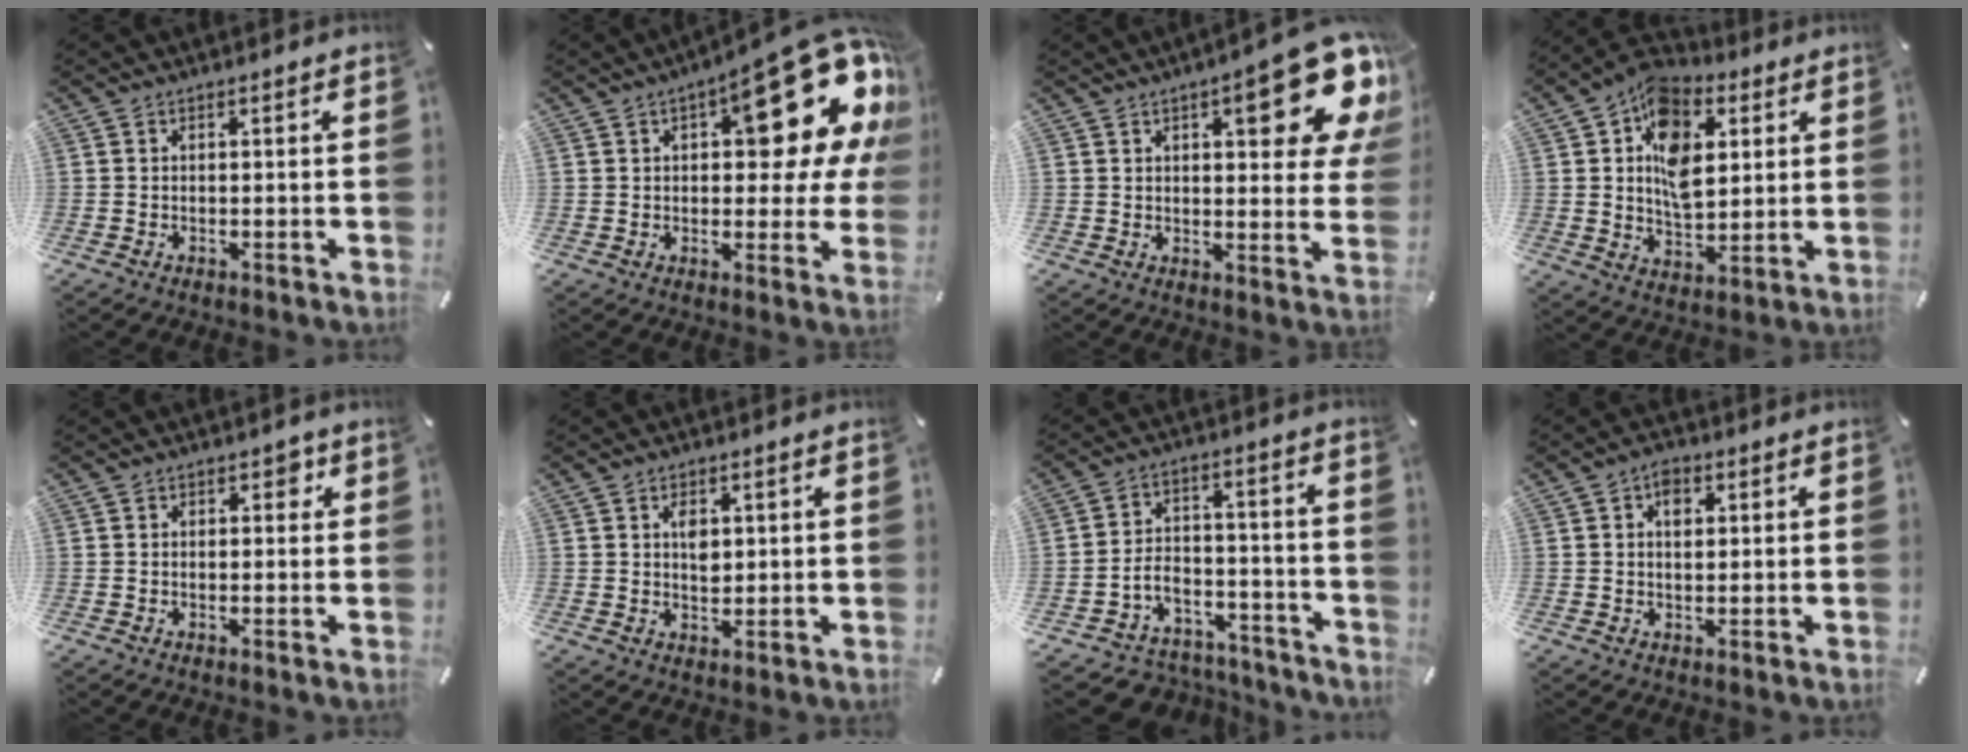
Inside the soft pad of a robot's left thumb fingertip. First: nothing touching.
{"total": 21.6, "force": [9.6, 8.7, 17.3], "torque": [-0.216, -0.067, 0.153]}
{"total": 17.9, "force": [8.6, 6.7, 14.3], "torque": [-0.170, -0.049, 0.132]}
{"total": 14.5, "force": [4.0, 10.0, 9.8], "torque": [-0.163, -0.001, 0.073]}
{"total": 2.1, "force": [0.6, 1.5, 1.3], "torque": [-0.006, -0.001, 0.003]}
{"total": 4.7, "force": [1.4, 3.2, 3.2], "torque": [-0.037, -0.008, 0.018]}
{"total": 7.0, "force": [-3.1, 5.9, 1.9], "torque": [-0.038, 0.017, -0.053]}
{"total": 3.7, "force": [1.0, 2.4, 2.6], "torque": [-0.040, 0.001, 0.013]}